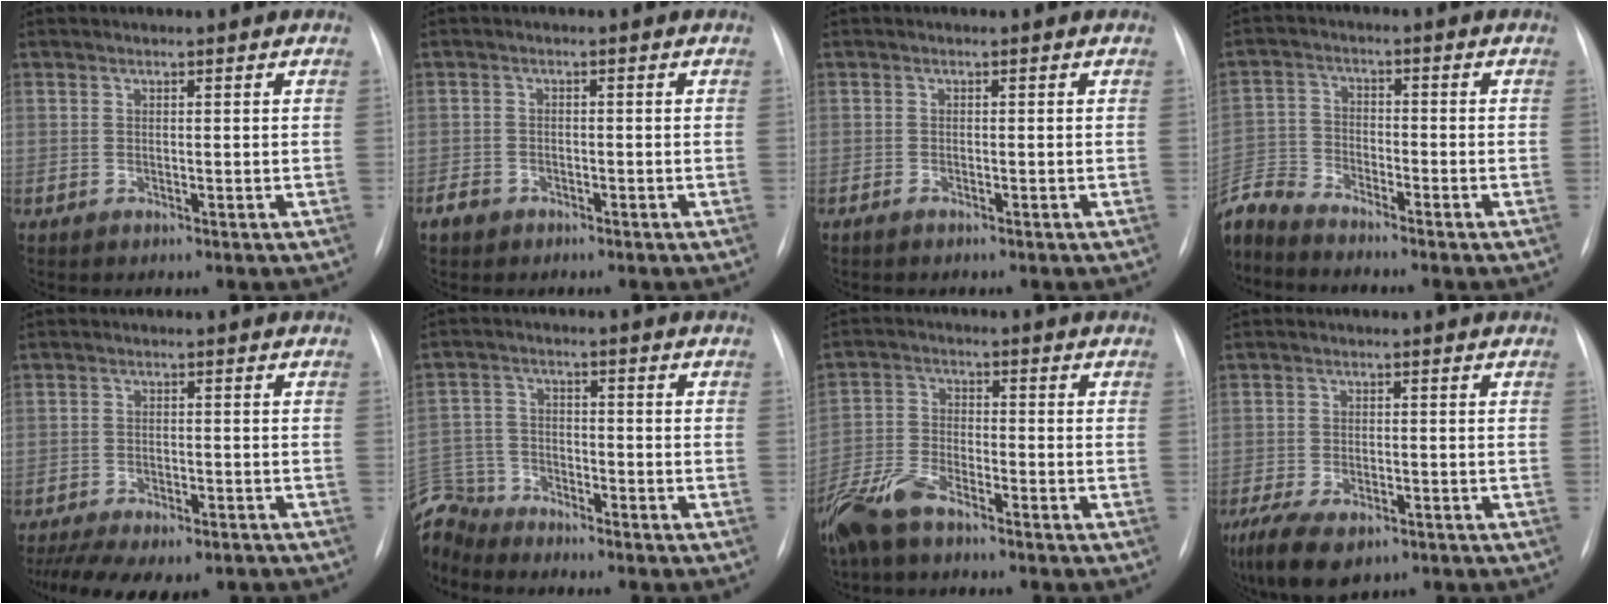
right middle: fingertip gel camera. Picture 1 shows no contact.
{"total": 2.2, "force": [-1.5, 1.5, 0.4], "torque": [-0.012, 0.004, -0.026]}
{"total": 0.8, "force": [-0.6, 0.2, 0.4], "torque": [-0.013, -0.002, -0.009]}
{"total": 8.4, "force": [-8.3, 1.0, 1.3], "torque": [-0.037, 0.002, -0.169]}
{"total": 14.5, "force": [-11.1, 6.1, 7.1], "torque": [-0.156, -0.007, -0.148]}
{"total": 9.4, "force": [-8.9, 3.0, 0.5], "torque": [-0.026, 0.009, -0.175]}
{"total": 8.5, "force": [-6.7, 2.5, 4.5], "torque": [-0.106, -0.017, -0.133]}
{"total": 10.1, "force": [-6.8, 4.4, 6.0], "torque": [-0.120, -0.016, -0.102]}